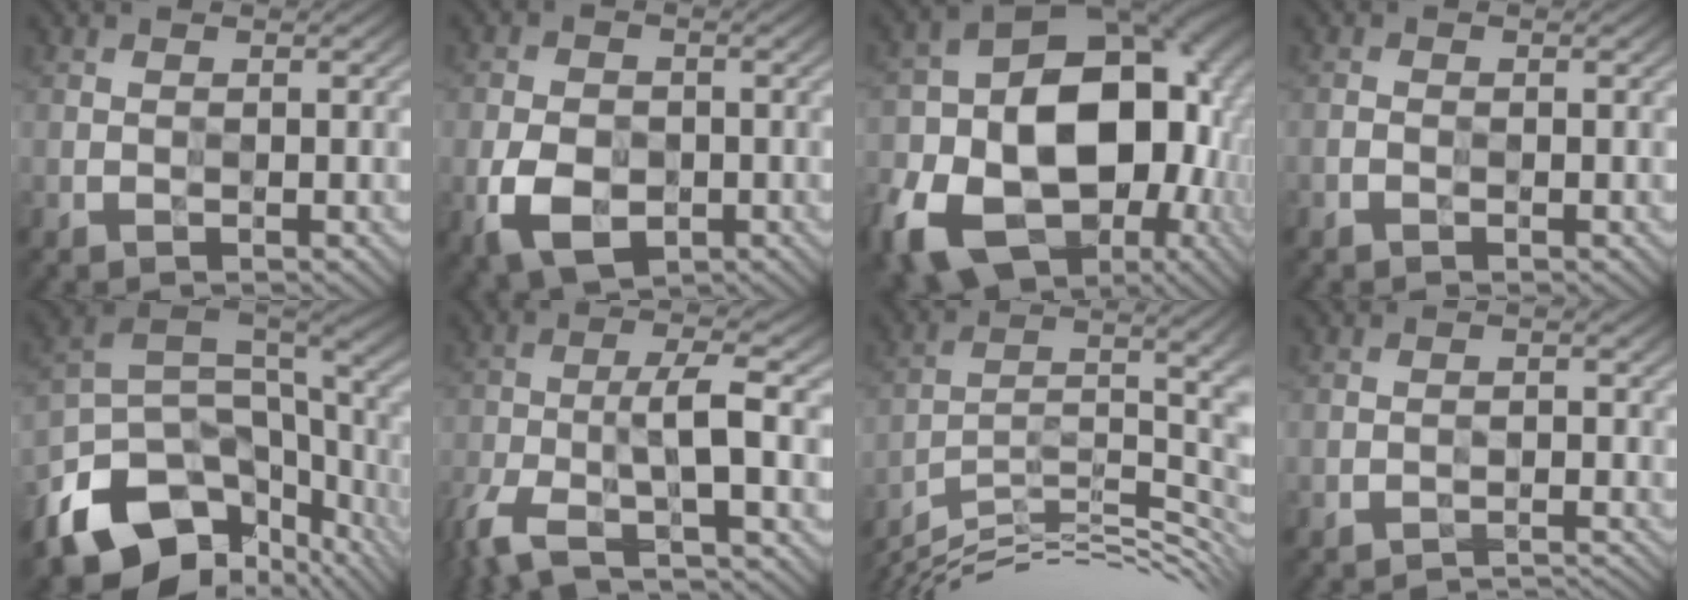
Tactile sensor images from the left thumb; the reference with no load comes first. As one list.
[{"total": 6.6, "force": [-2.1, 4.4, 4.4], "torque": [-0.095, -0.012, -0.043]}, {"total": 21.5, "force": [-5.6, 15.3, 14.1], "torque": [-0.271, -0.040, -0.078]}, {"total": 0.6, "force": [-0.4, 0.2, 0.3], "torque": [-0.007, 0.001, -0.010]}, {"total": 15.6, "force": [-8.2, 9.4, 9.4], "torque": [-0.225, -0.029, -0.125]}, {"total": 9.0, "force": [-5.0, 1.9, 7.3], "torque": [-0.141, 0.000, -0.112]}, {"total": 14.1, "force": [-8.7, 3.5, 10.5], "torque": [-0.192, 0.001, -0.150]}, {"total": 2.7, "force": [-2.6, 0.1, 0.6], "torque": [-0.011, 0.009, -0.040]}]